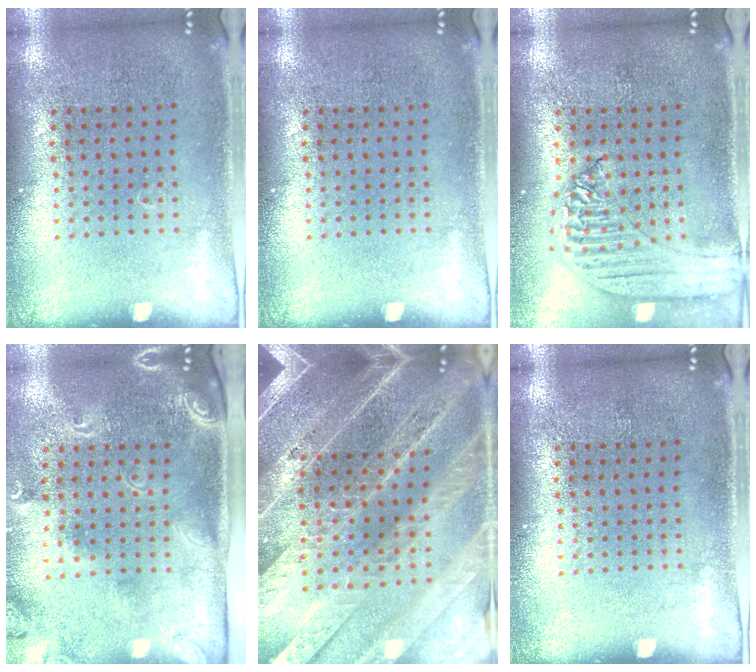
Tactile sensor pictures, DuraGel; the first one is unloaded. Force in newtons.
{"total": 0.0}
{"total": 1.7, "press": 1.6, "slide": 0.5}
{"total": 2.4, "press": 1.7, "slide": 1.7}
{"total": 4.8, "press": 4.3, "slide": 2.3}
{"total": 0.0}